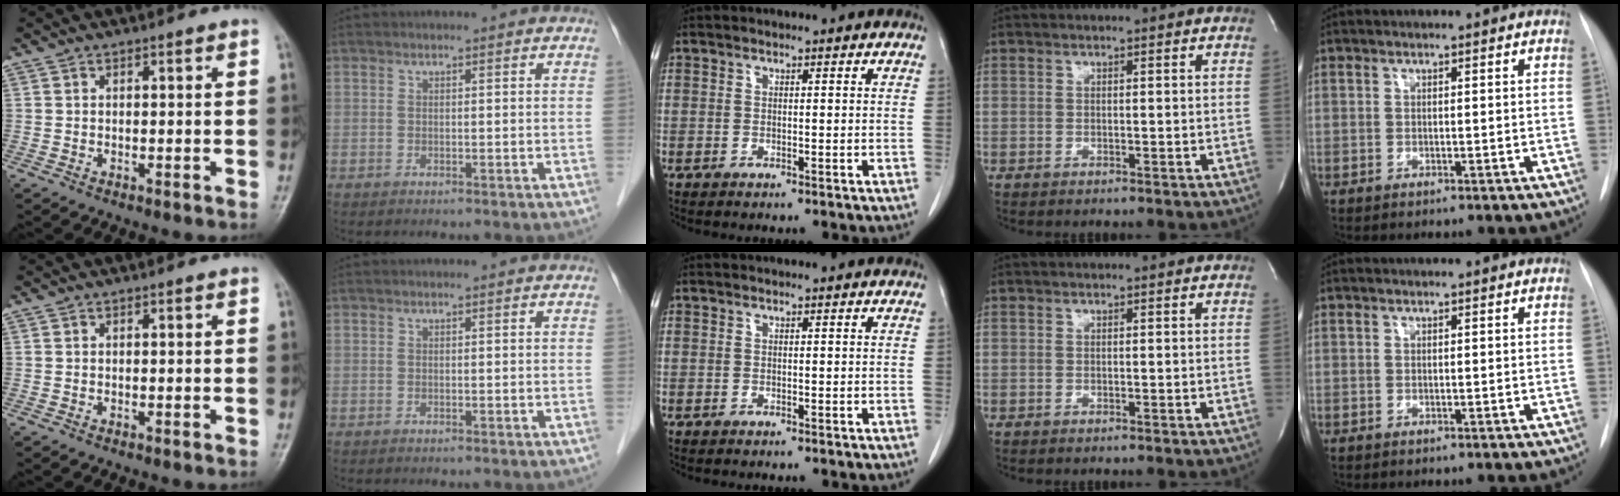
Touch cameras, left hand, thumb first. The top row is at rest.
{}